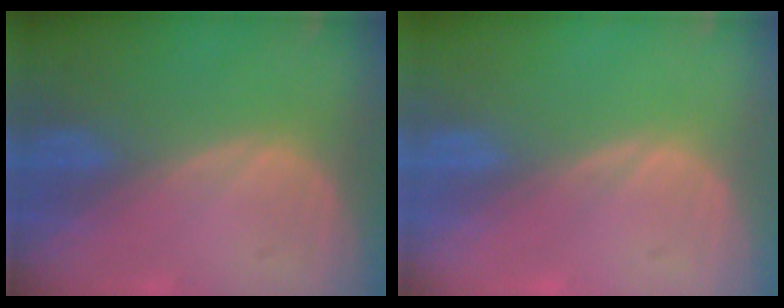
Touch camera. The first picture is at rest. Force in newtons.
{"total": 0.0}